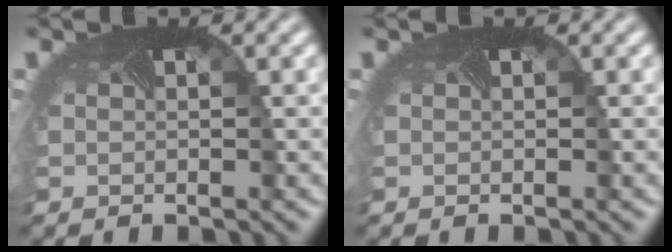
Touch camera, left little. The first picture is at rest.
{"total": 0.0}